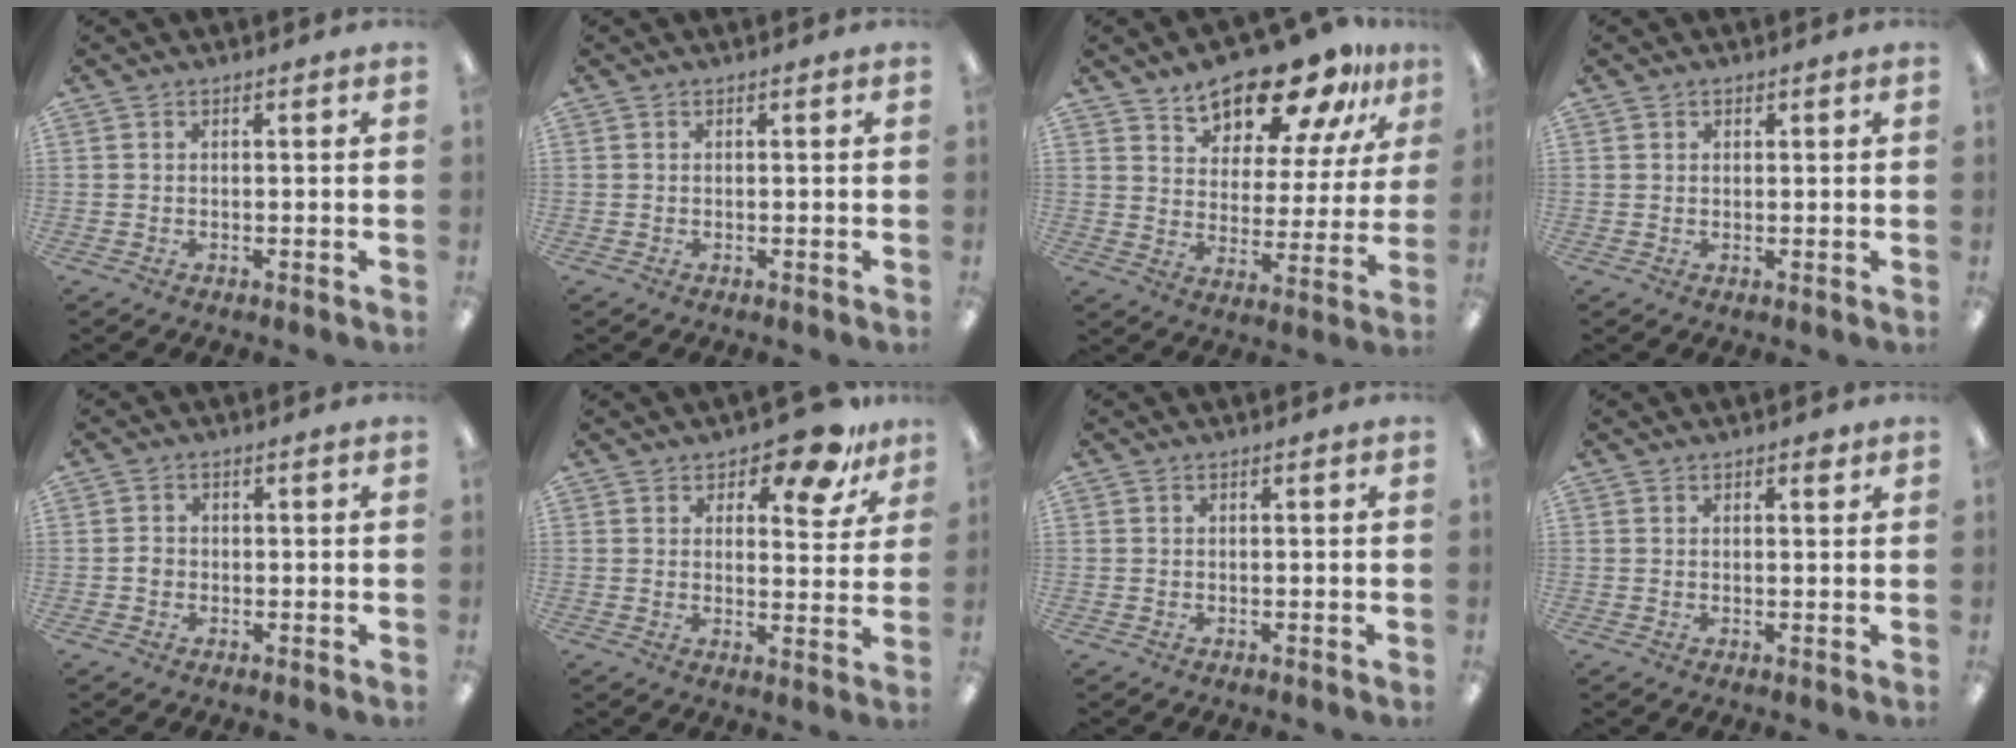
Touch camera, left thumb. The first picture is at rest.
{"total": 0.0}
{"total": 17.2, "force": [14.2, 6.9, 6.7], "torque": [-0.110, -0.103, 0.249]}
{"total": 0.8, "force": [0.6, 0.5, 0.1], "torque": [-0.002, 0.001, 0.012]}
{"total": 1.4, "force": [-0.3, 1.2, 0.7], "torque": [-0.012, 0.005, -0.007]}
{"total": 10.4, "force": [7.8, 4.1, 5.5], "torque": [-0.059, -0.054, 0.133]}
{"total": 0.0}
{"total": 1.5, "force": [1.1, 0.7, 0.7], "torque": [0.001, -0.006, 0.017]}